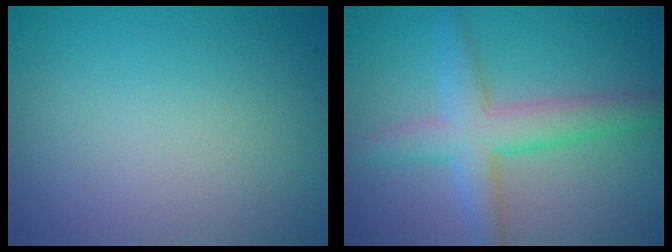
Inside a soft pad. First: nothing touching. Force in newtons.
{"total": 4.7, "press": 4.7, "slide": 0.3}